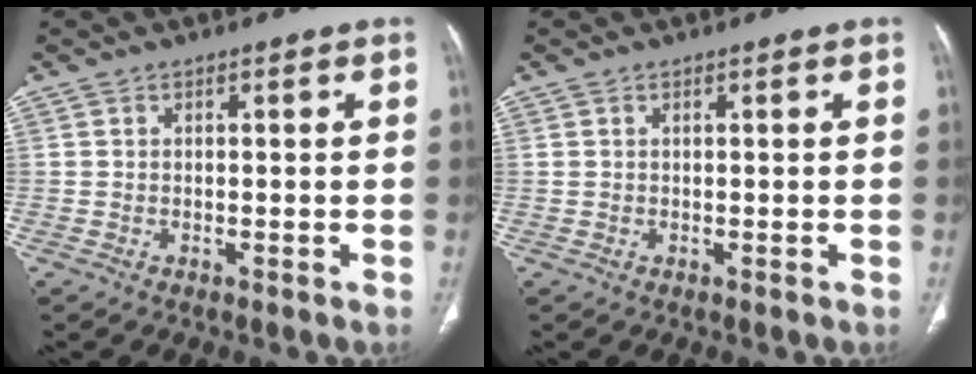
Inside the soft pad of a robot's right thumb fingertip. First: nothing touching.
{"total": 0.0}